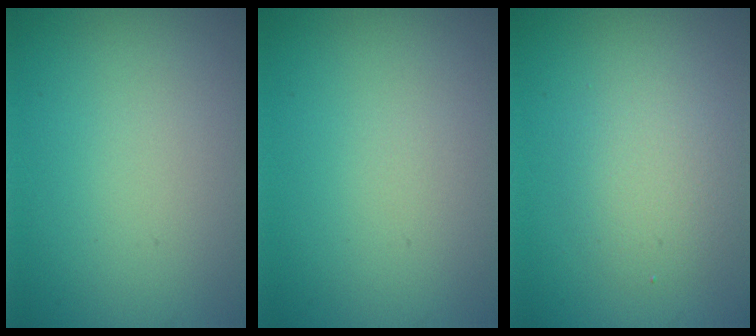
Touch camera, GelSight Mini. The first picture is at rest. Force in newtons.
{"total": 0.0}
{"total": 2.9, "press": 2.9, "slide": 0.4}